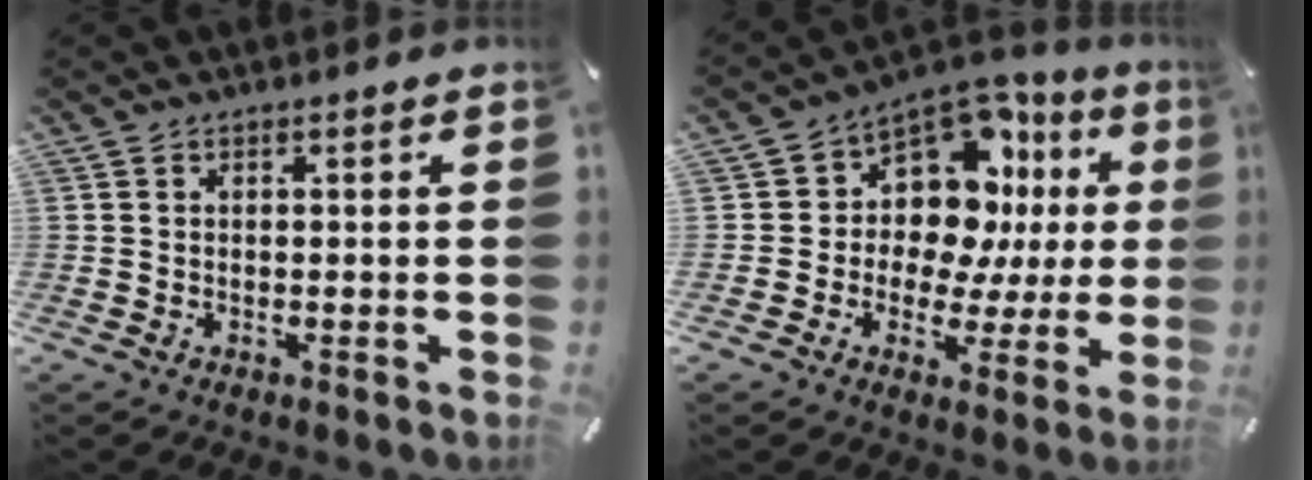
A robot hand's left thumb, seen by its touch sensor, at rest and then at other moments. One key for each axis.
{"total": 12.5, "fx": 4.6, "fy": 9.5, "fz": 6.7, "tx": -0.111, "ty": -0.058, "tz": 0.083}